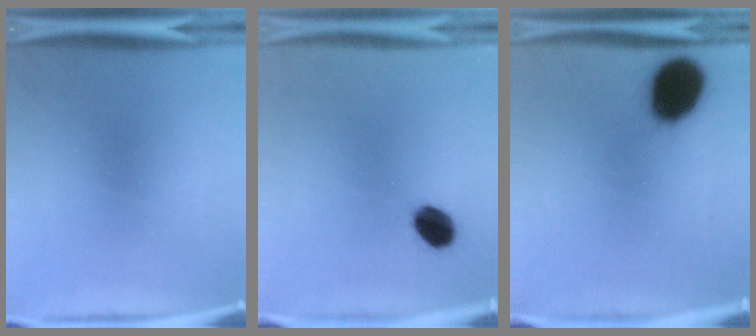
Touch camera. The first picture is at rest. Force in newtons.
{"total": 7.0}
{"total": 16.9}